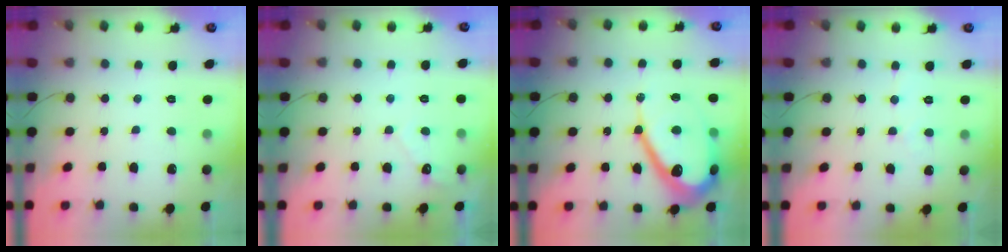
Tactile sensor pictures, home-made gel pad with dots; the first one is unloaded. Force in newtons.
{"total": 2.7, "press": 2.7, "slide": 0.2}
{"total": 15.8, "press": 15.7, "slide": 1.4}
{"total": 2.3, "press": 2.3, "slide": 0.2}